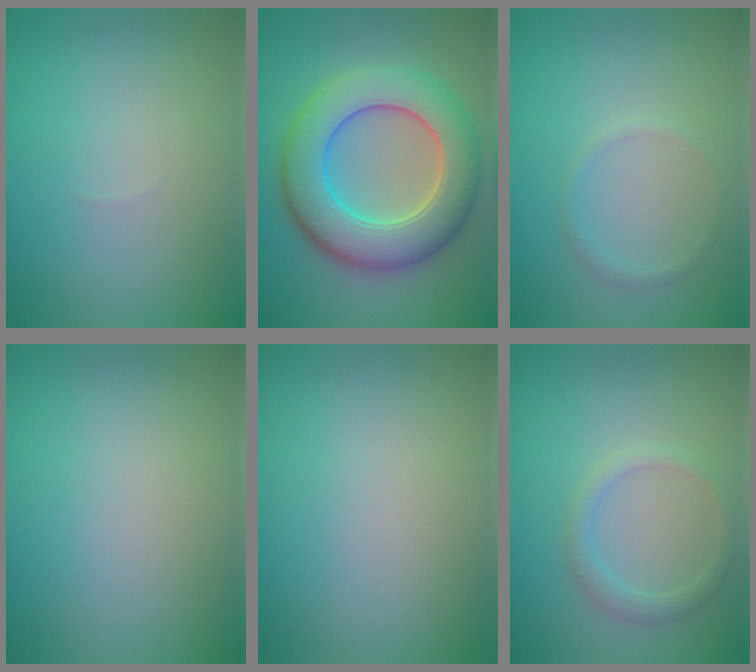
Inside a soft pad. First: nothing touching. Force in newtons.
{"total": 9.8, "press": 9.8, "slide": 0.4}
{"total": 0.9, "press": 0.9, "slide": 0.1}
{"total": 0.0}
{"total": 0.0}
{"total": 1.8, "press": 1.8, "slide": 0.1}